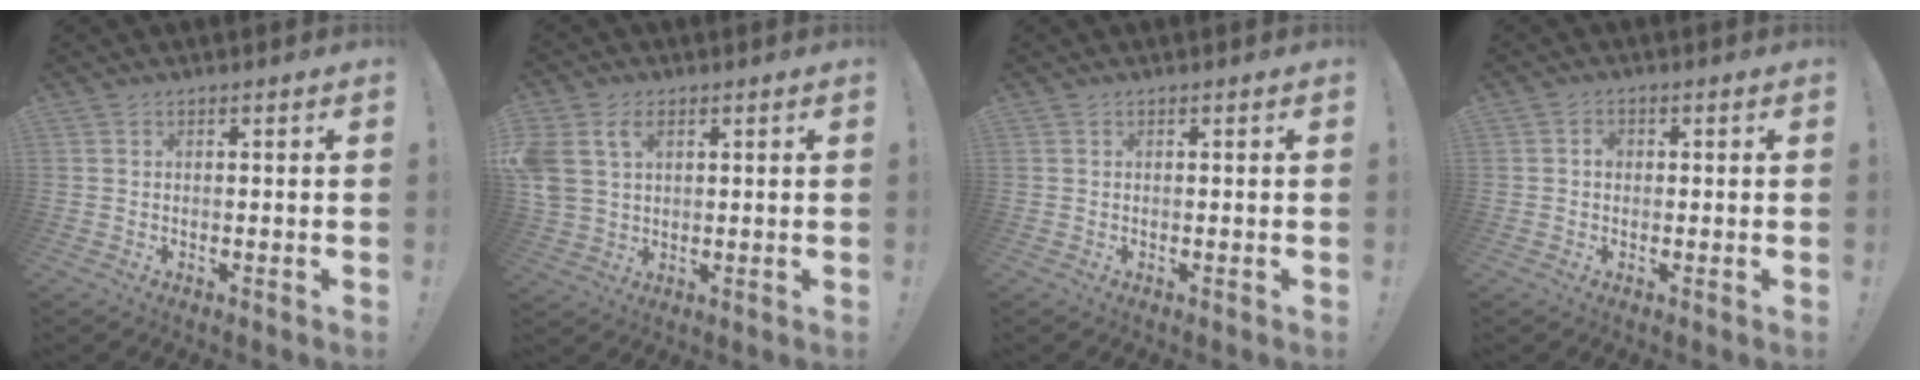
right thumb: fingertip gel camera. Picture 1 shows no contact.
{"total": 7.7, "force": [3.2, 5.5, 4.4], "torque": [-0.101, -0.005, 0.061]}
{"total": 0.0}
{"total": 1.8, "force": [-0.1, 1.5, 1.1], "torque": [-0.012, 0.003, -0.005]}